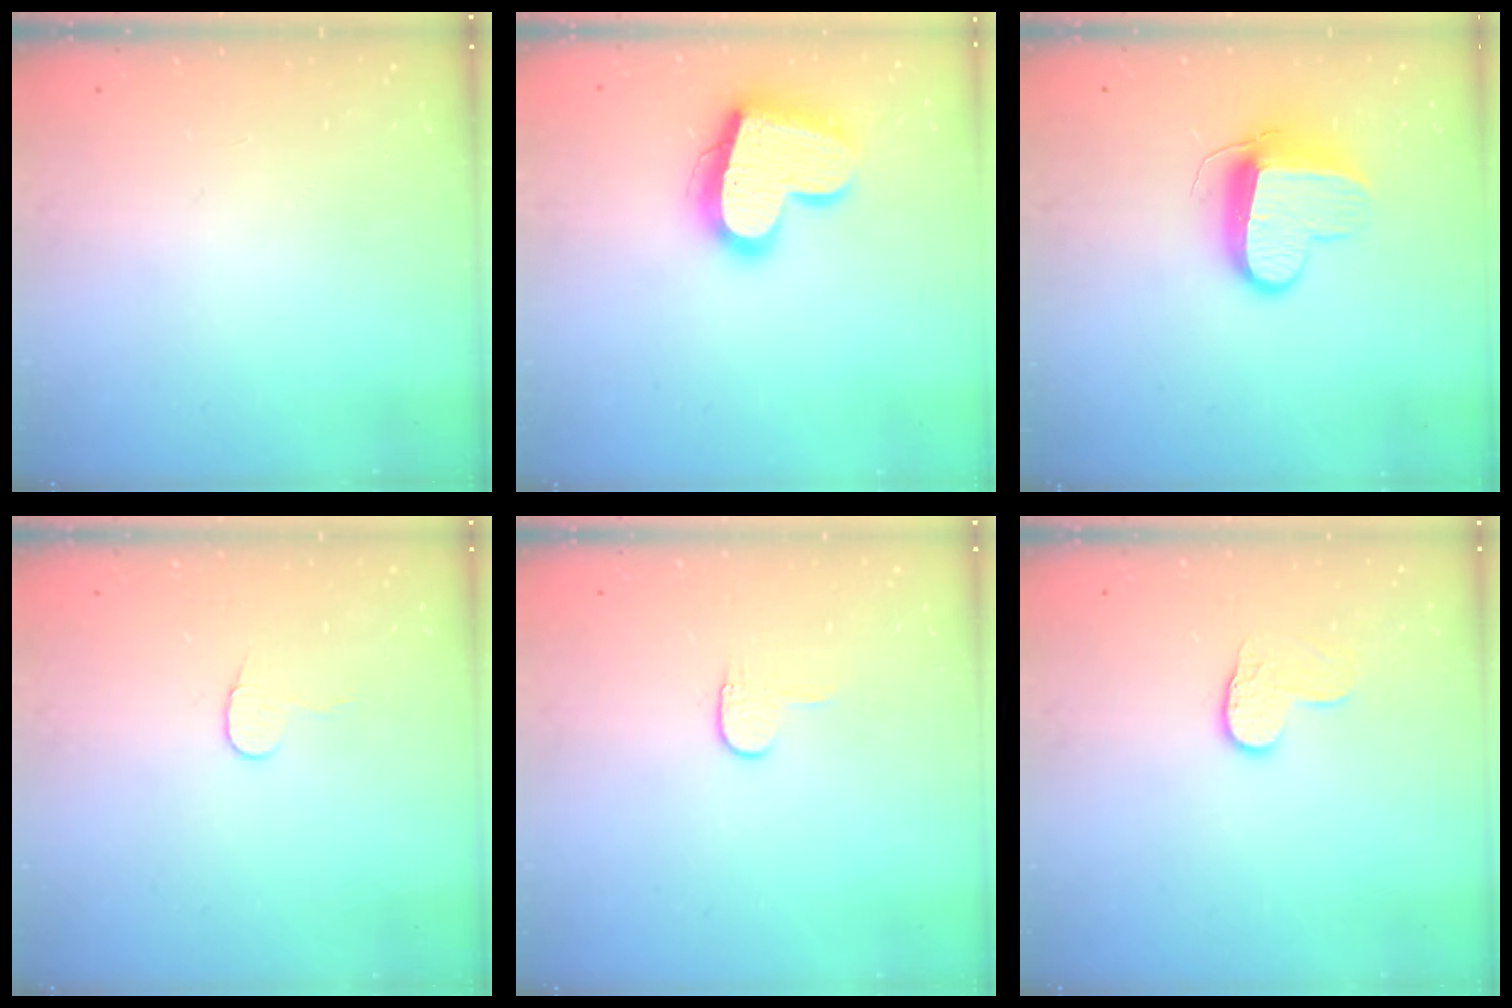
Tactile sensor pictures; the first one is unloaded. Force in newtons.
{"total": 20.3, "press": 20.3, "slide": 1.5}
{"total": 10.3, "press": 10.2, "slide": 1.3}
{"total": 5.6, "press": 5.6, "slide": 0.5}
{"total": 3.4, "press": 3.4, "slide": 0.4}
{"total": 6.4, "press": 6.4, "slide": 0.6}